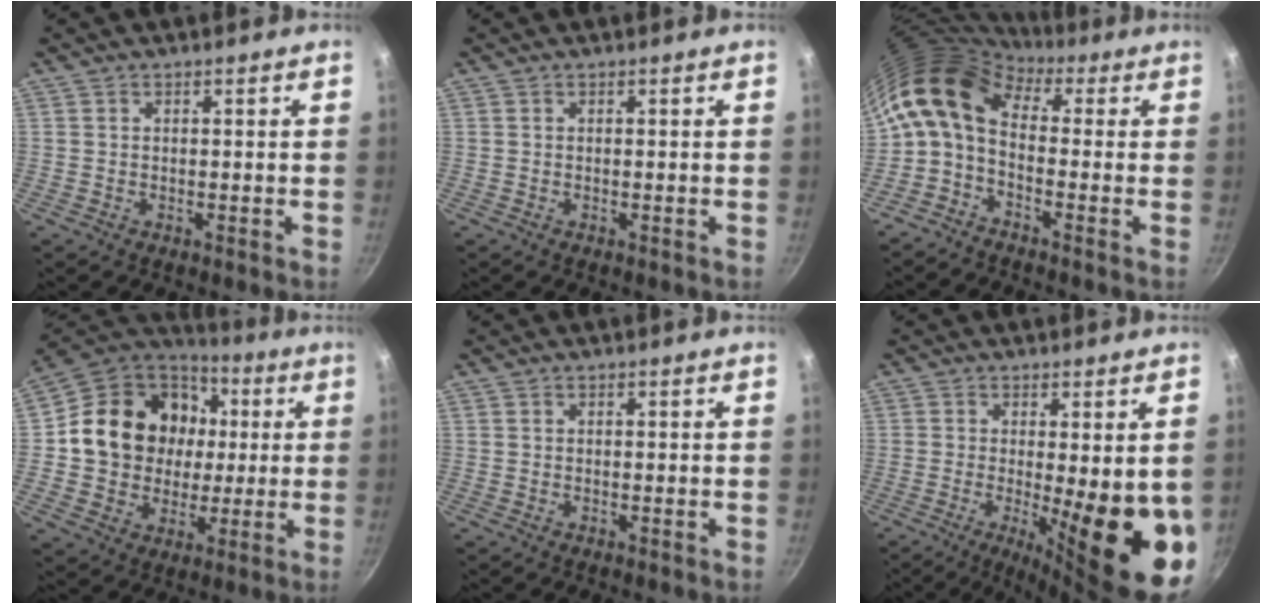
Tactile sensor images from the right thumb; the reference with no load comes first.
{"total": 0.0}
{"total": 9.7, "force": [1.2, 5.9, 7.7], "torque": [-0.139, 0.026, 0.003]}
{"total": 20.2, "force": [2.2, 17.5, 9.8], "torque": [-0.154, 0.027, 0.040]}
{"total": 0.0}
{"total": 17.1, "force": [-2.2, 5.1, 16.2], "torque": [-0.196, -0.031, -0.018]}